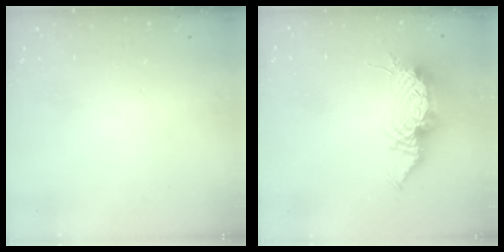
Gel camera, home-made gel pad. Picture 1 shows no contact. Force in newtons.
{"total": 13.6, "press": 12.6, "slide": 5.2}